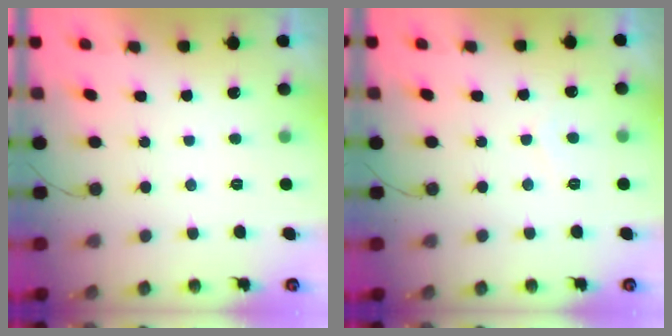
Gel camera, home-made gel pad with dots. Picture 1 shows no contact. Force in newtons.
{"total": 3.9, "press": 3.9, "slide": 0.3}